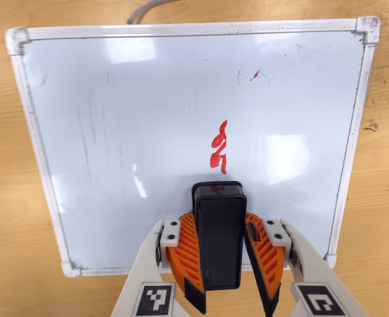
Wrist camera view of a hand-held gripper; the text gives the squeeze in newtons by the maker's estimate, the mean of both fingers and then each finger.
{"total": 9.2, "left": 9.2, "right": 9.3}